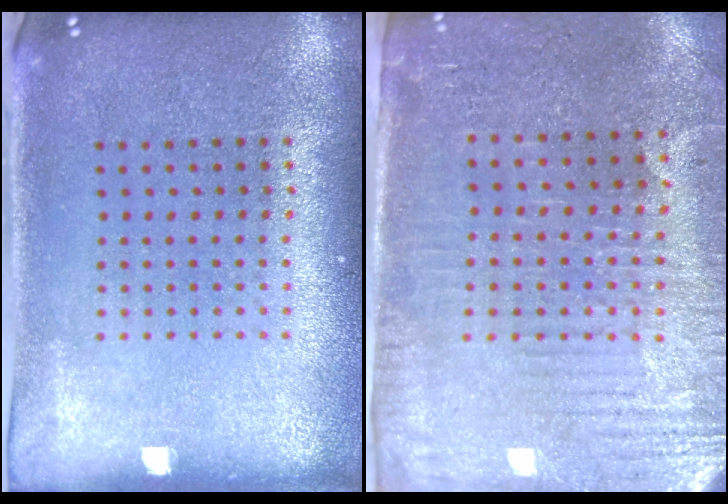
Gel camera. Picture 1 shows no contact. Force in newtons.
{"total": 3.3, "press": 3.0, "slide": 1.4}